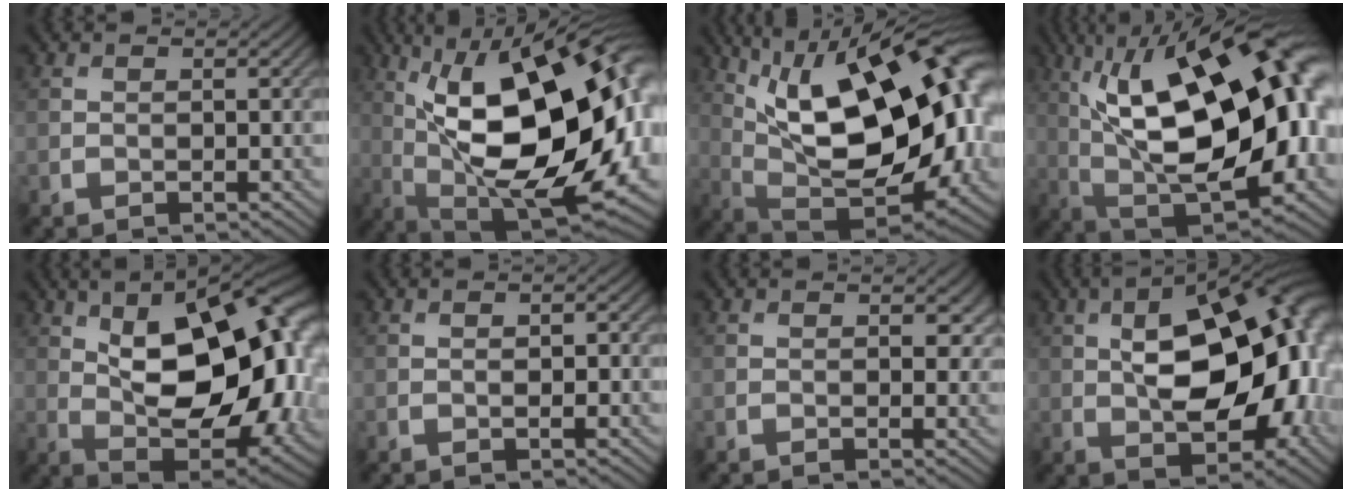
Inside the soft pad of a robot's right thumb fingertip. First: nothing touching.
{"total": 21.9, "force": [0.8, 9.7, 19.6], "torque": [-0.326, 0.013, 0.002]}
{"total": 21.9, "force": [5.1, 10.4, 18.6], "torque": [-0.297, 0.040, 0.085]}
{"total": 22.8, "force": [3.1, 10.6, 19.9], "torque": [-0.329, 0.023, 0.050]}
{"total": 20.4, "force": [3.6, 10.3, 17.2], "torque": [-0.249, 0.020, 0.048]}
{"total": 1.9, "force": [0.0, 0.6, 1.8], "torque": [-0.030, -0.002, 0.001]}
{"total": 2.2, "force": [0.5, 1.3, 1.8], "torque": [-0.022, -0.005, 0.007]}
{"total": 18.2, "force": [0.4, 9.1, 15.8], "torque": [-0.225, 0.012, -0.007]}